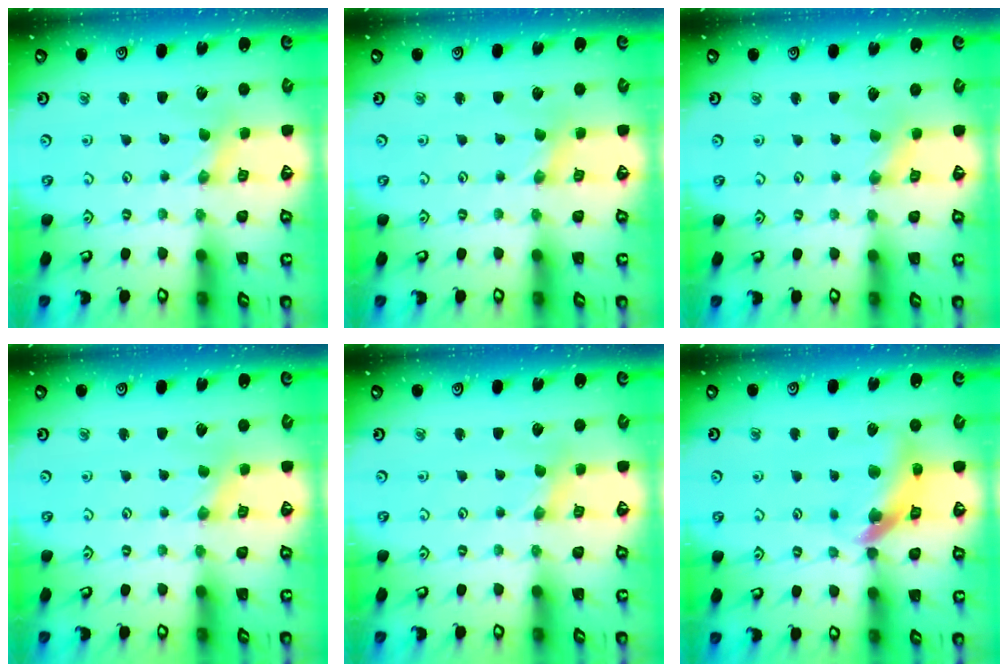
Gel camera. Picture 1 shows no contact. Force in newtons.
{"total": 0.0}
{"total": 0.6, "press": 0.6, "slide": 0.2}
{"total": 0.0}
{"total": 1.2, "press": 1.1, "slide": 0.2}
{"total": 13.0, "press": 12.9, "slide": 1.7}